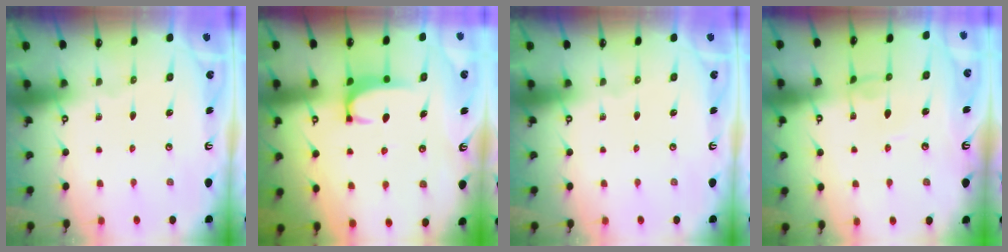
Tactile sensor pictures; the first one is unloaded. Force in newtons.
{"total": 1.8, "press": 1.7, "slide": 0.5}
{"total": 0.0}
{"total": 2.0, "press": 2.0, "slide": 0.2}